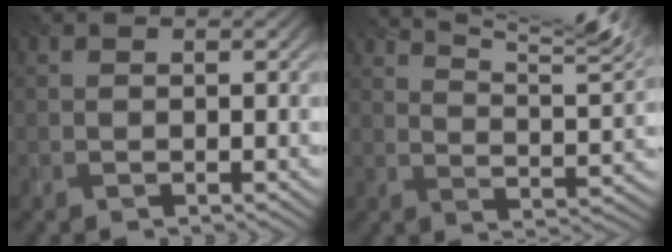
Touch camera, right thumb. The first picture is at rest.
{"total": 11.9, "force": [9.2, 2.0, 7.2], "torque": [-0.122, 0.004, 0.133]}